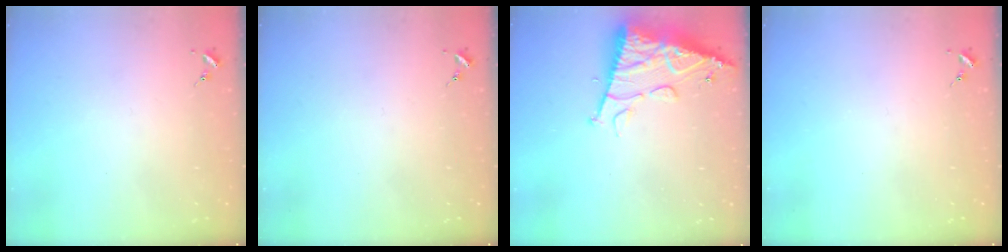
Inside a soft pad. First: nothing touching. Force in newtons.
{"total": 0.0}
{"total": 14.9, "press": 14.8, "slide": 1.5}
{"total": 0.0}